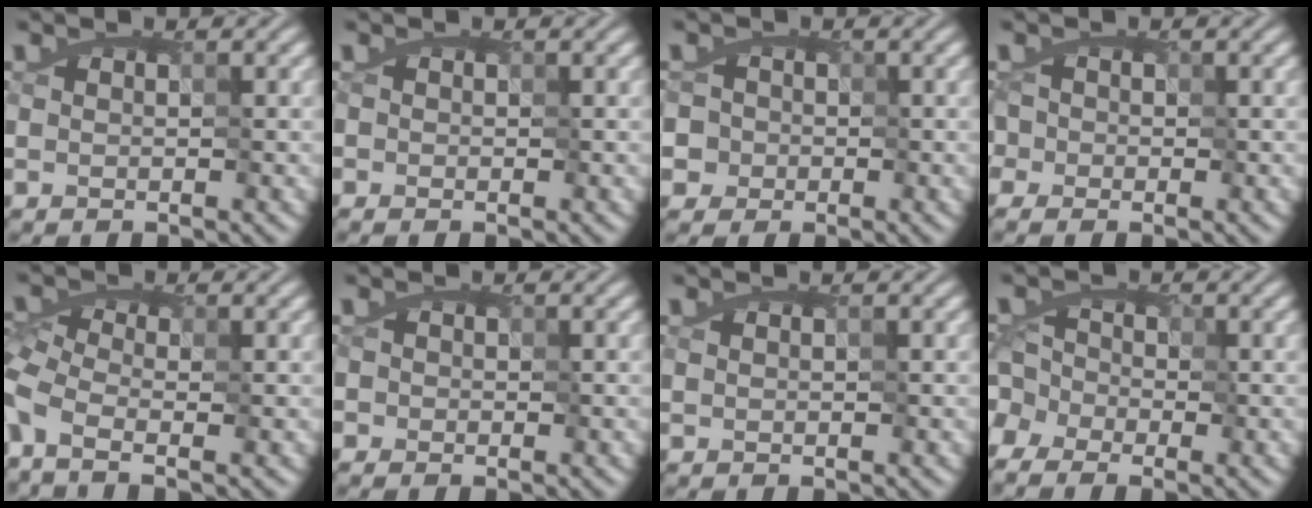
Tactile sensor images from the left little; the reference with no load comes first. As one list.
[{"total": 0.0}, {"total": 3.2, "force": [-0.6, 3.0, 0.7], "torque": [-0.002, 0.019, -0.025]}, {"total": 3.1, "force": [0.2, 2.7, 1.4], "torque": [-0.024, 0.018, -0.008]}, {"total": 4.8, "force": [-1.6, 1.6, 4.2], "torque": [-0.098, -0.001, -0.042]}, {"total": 0.8, "force": [-0.1, 0.8, 0.2], "torque": [-0.002, 0.003, -0.003]}, {"total": 0.0}, {"total": 5.5, "force": [-3.1, 4.2, 1.5], "torque": [-0.022, 0.016, -0.094]}]